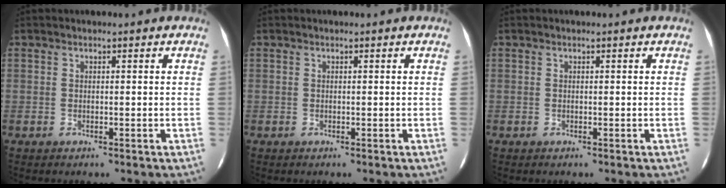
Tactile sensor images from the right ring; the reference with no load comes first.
{"total": 0.0}
{"total": 0.0}